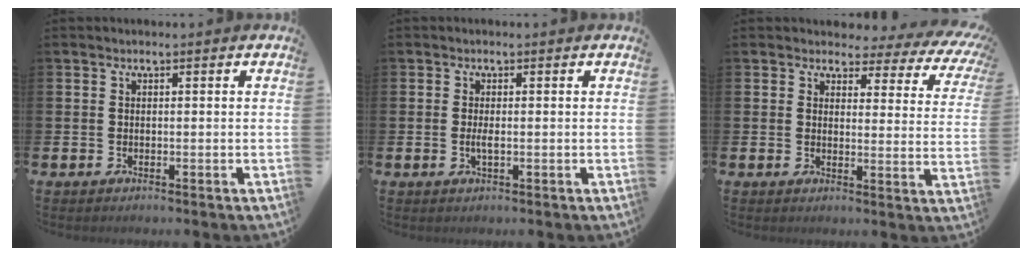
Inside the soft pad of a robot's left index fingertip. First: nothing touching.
{"total": 1.4, "force": [-0.2, 0.4, 1.3], "torque": [-0.025, -0.001, -0.003]}
{"total": 2.7, "force": [2.0, 1.7, 0.8], "torque": [-0.020, -0.025, 0.025]}